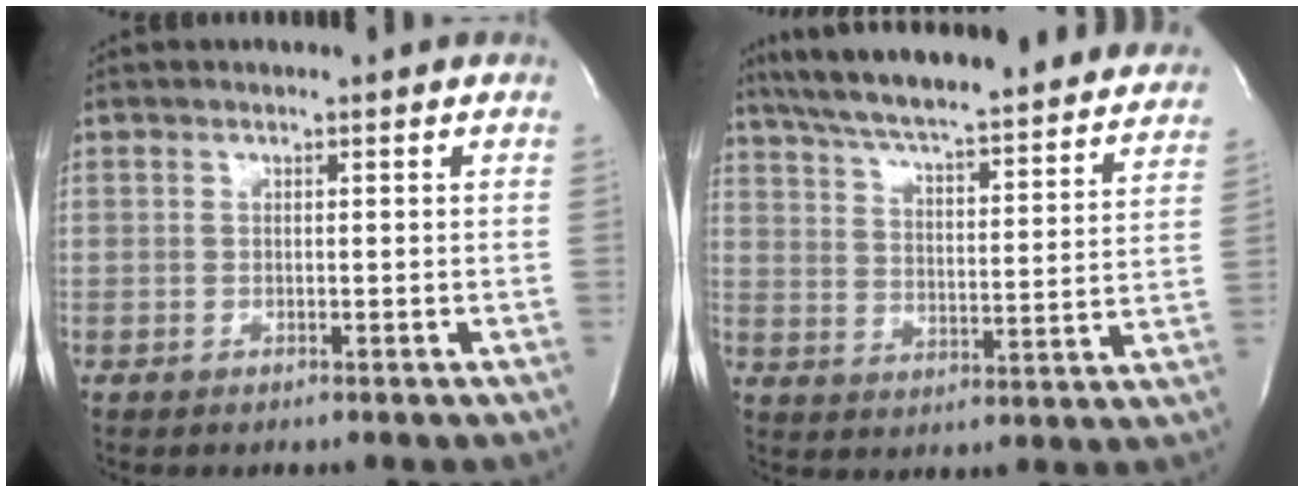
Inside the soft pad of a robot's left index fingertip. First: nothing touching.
{"total": 32.2, "force": [29.0, 4.4, 13.5], "torque": [-0.226, -0.045, 0.369]}